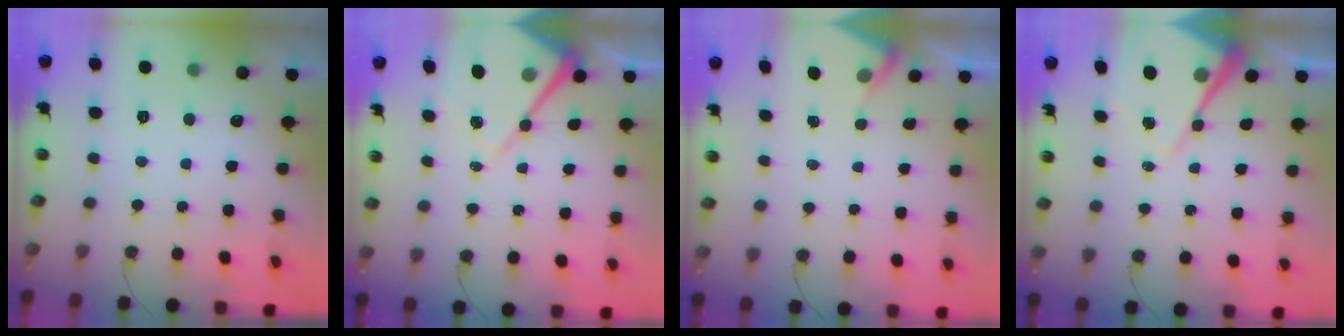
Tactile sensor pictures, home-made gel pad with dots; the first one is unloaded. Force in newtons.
{"total": 11.9, "press": 11.8, "slide": 1.0}
{"total": 3.0, "press": 3.0, "slide": 0.5}
{"total": 10.3, "press": 10.3, "slide": 0.9}